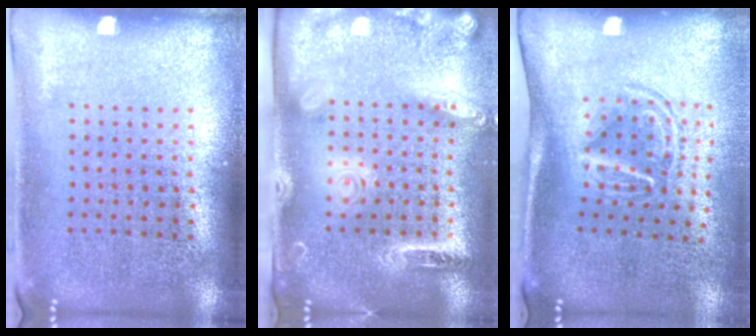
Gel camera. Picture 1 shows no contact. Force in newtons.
{"total": 2.5, "press": 2.0, "slide": 1.6}
{"total": 1.6, "press": 1.1, "slide": 1.2}